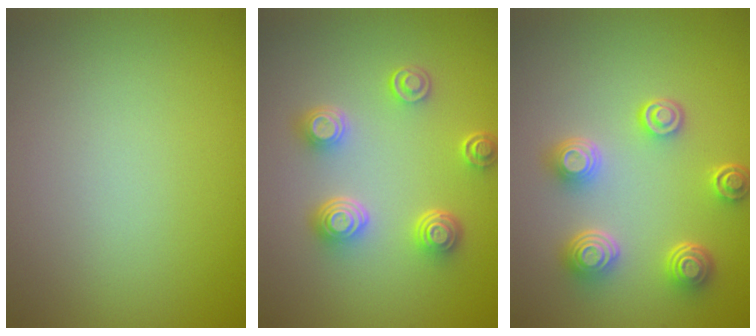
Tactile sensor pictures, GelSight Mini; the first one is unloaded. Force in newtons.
{"total": 4.2, "press": 3.2, "slide": 2.7}
{"total": 4.5, "press": 3.6, "slide": 2.7}